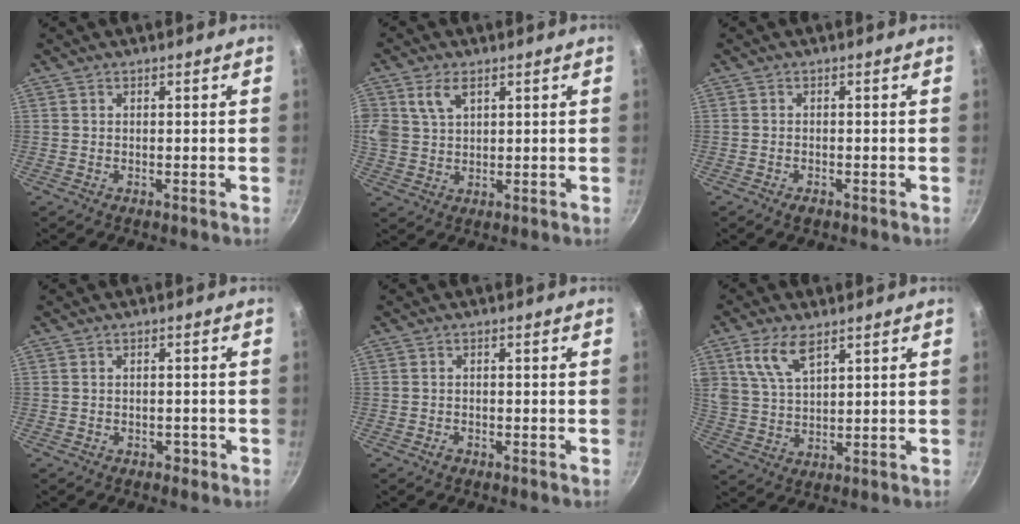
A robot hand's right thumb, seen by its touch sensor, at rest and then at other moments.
{"total": 6.4, "force": [3.0, 4.1, 3.9], "torque": [-0.064, 0.000, 0.061]}
{"total": 1.5, "force": [-1.0, 0.8, 0.9], "torque": [-0.019, 0.006, -0.015]}
{"total": 1.4, "force": [-0.8, 1.0, 0.5], "torque": [0.001, 0.013, -0.004]}
{"total": 1.1, "force": [-0.8, 0.6, 0.5], "torque": [-0.013, 0.008, -0.015]}
{"total": 8.1, "force": [4.5, 3.9, 5.5], "torque": [-0.104, -0.015, 0.093]}